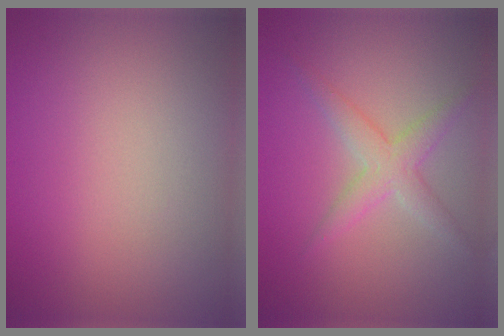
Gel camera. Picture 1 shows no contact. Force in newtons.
{"total": 2.7, "press": 2.7, "slide": 0.1}